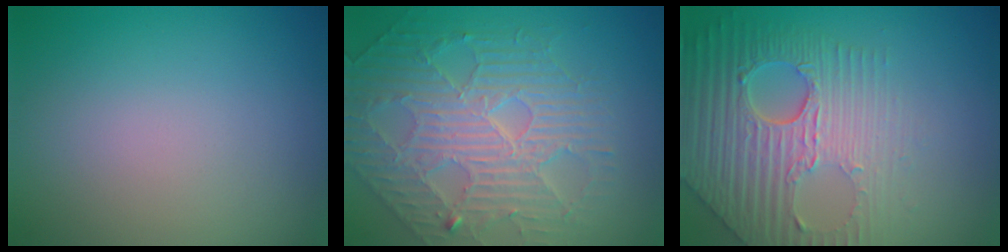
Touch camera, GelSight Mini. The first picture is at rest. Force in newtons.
{"total": 5.0, "press": 4.8, "slide": 1.5}
{"total": 6.7, "press": 5.5, "slide": 4.0}